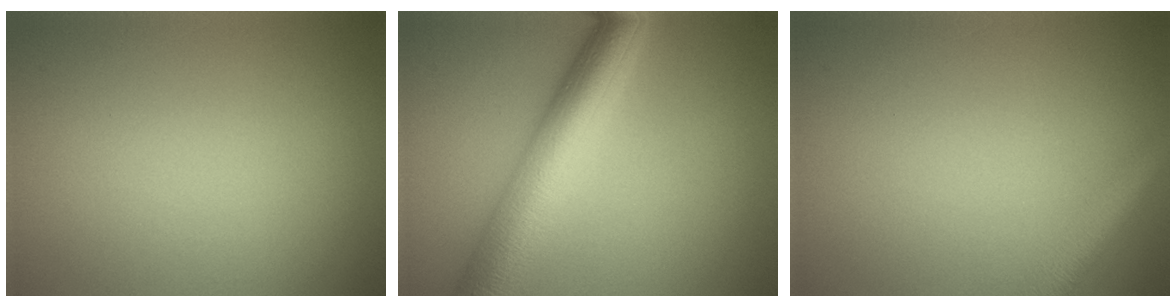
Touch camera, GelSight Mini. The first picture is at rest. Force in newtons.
{"total": 8.0, "press": 8.0, "slide": 0.0}
{"total": 2.9, "press": 2.9, "slide": 0.2}